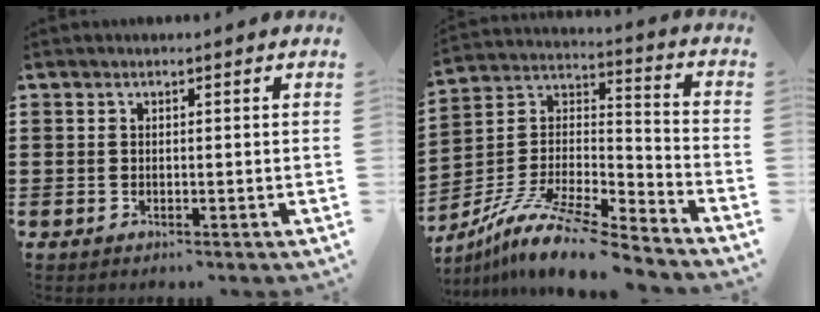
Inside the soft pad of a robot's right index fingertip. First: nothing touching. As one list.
[{"total": 11.1, "force": [-9.4, 0.9, 5.8], "torque": [-0.116, 0.010, -0.190]}]